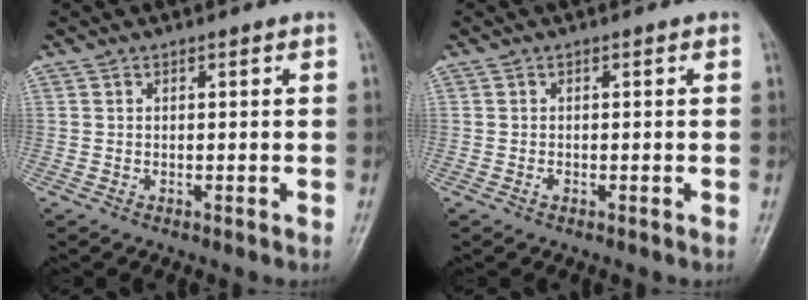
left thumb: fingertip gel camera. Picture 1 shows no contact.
{"total": 0.7, "force": [-0.2, 0.4, 0.6], "torque": [-0.008, 0.003, -0.004]}